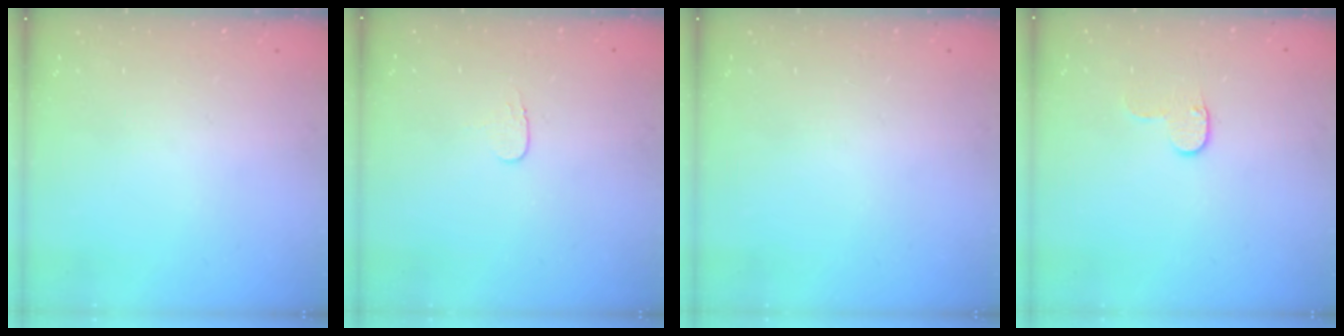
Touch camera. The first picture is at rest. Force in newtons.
{"total": 3.4, "press": 3.4, "slide": 0.4}
{"total": 0.0}
{"total": 5.1, "press": 5.1, "slide": 0.5}